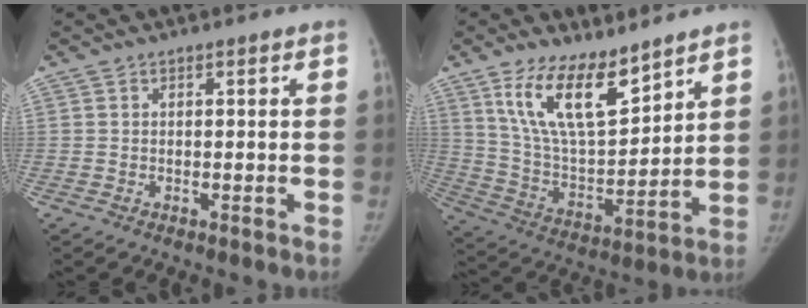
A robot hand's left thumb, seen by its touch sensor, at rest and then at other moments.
{"total": 15.5, "force": [10.1, 5.9, 10.1], "torque": [-0.155, -0.060, 0.206]}